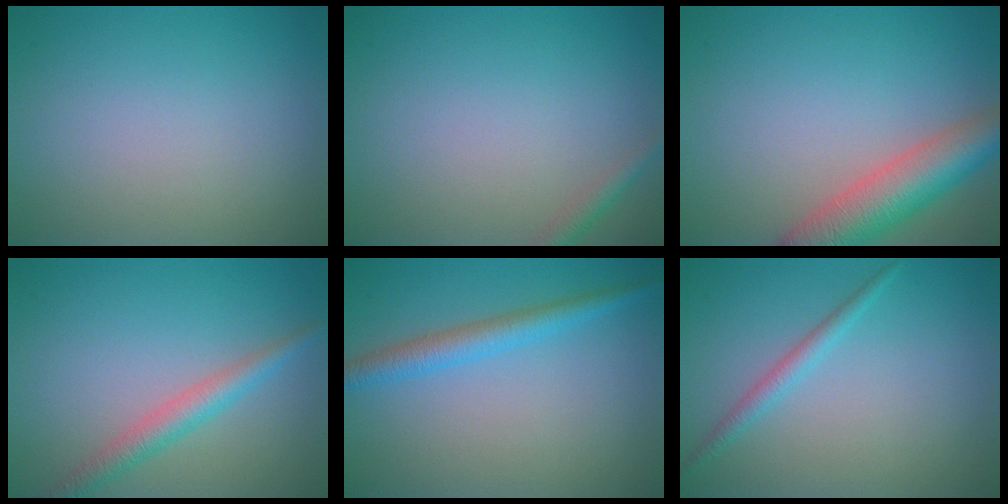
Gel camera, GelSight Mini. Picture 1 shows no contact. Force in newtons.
{"total": 1.3, "press": 1.3, "slide": 0.1}
{"total": 6.5, "press": 6.4, "slide": 0.6}
{"total": 2.7, "press": 2.7, "slide": 0.0}
{"total": 2.8, "press": 2.8, "slide": 0.2}
{"total": 1.6, "press": 1.6, "slide": 0.0}